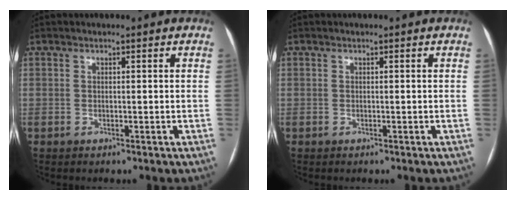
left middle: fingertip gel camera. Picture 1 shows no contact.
{"total": 0.0}